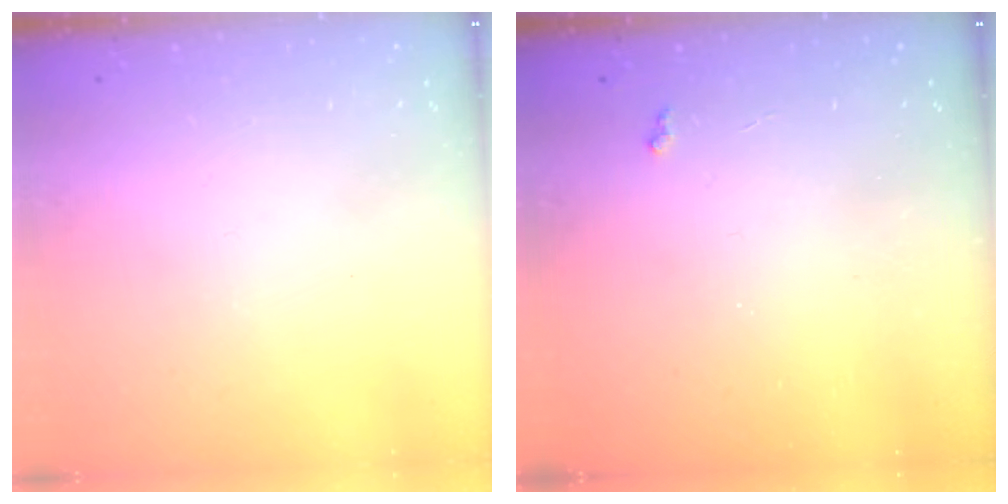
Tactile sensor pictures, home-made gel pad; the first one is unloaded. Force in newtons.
{"total": 2.5, "press": 2.4, "slide": 0.4}